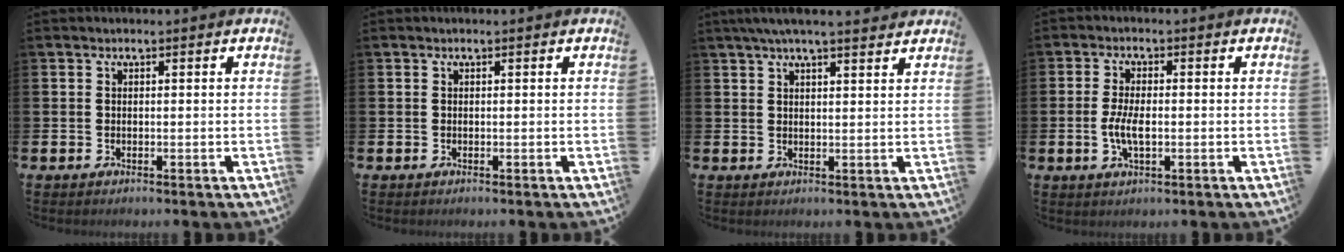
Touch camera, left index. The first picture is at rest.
{"total": 0.0}
{"total": 4.1, "force": [3.7, 0.3, 1.8], "torque": [-0.040, -0.005, 0.066]}
{"total": 3.9, "force": [-0.5, 1.6, 3.5], "torque": [-0.063, -0.002, -0.013]}